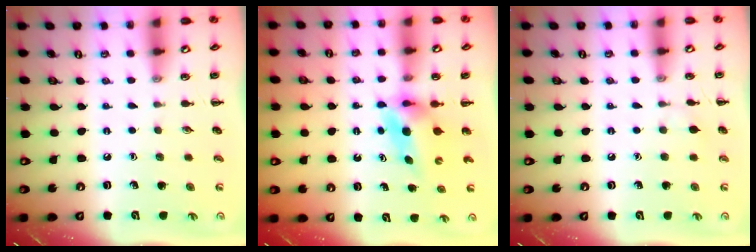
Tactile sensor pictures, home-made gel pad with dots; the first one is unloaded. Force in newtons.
{"total": 5.5, "press": 5.5, "slide": 0.6}
{"total": 4.7, "press": 4.4, "slide": 1.7}